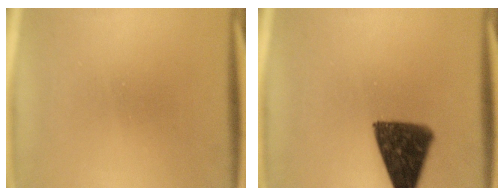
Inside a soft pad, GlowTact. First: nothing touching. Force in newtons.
{"total": 12.4}